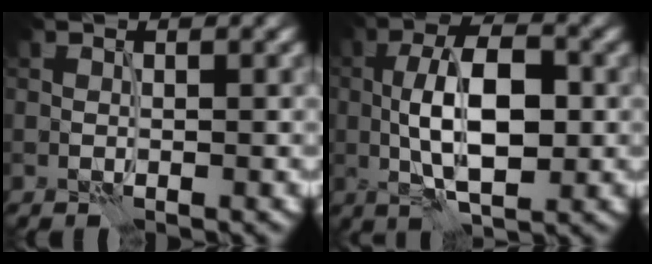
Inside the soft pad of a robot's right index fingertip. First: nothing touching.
{"total": 7.6, "force": [-0.9, 3.1, 6.9], "torque": [-0.119, 0.007, -0.020]}